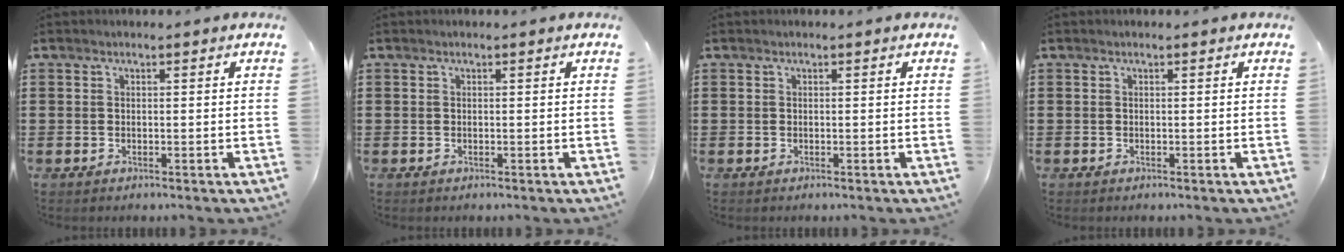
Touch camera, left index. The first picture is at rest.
{"total": 0.0}
{"total": 0.0}
{"total": 0.0}